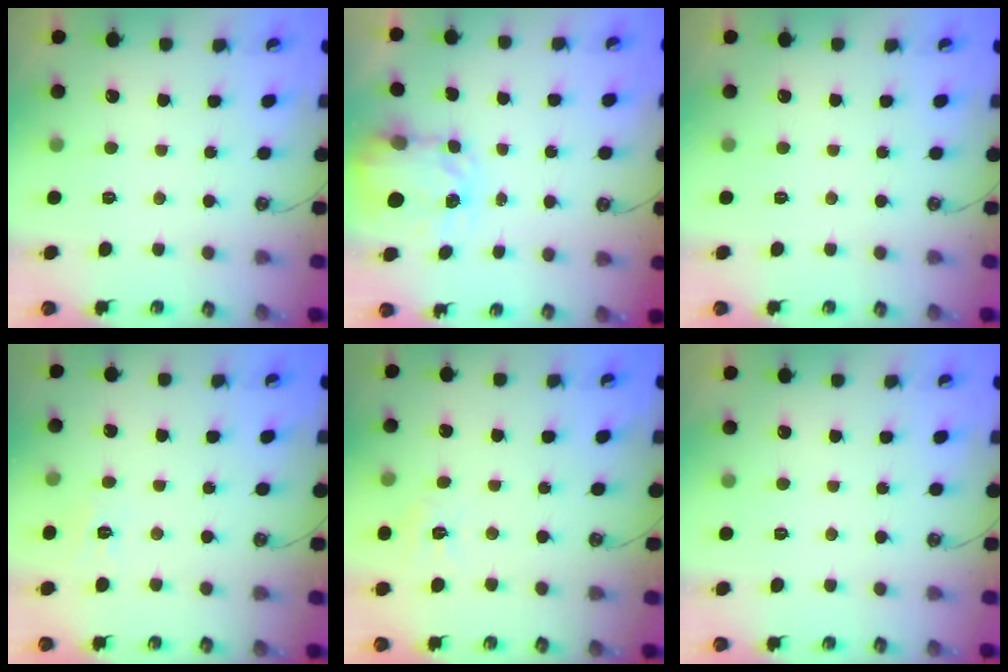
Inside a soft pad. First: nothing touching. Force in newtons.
{"total": 3.6, "press": 3.6, "slide": 0.5}
{"total": 0.0}
{"total": 2.9, "press": 2.9, "slide": 0.3}
{"total": 6.8, "press": 6.7, "slide": 0.6}
{"total": 0.0}